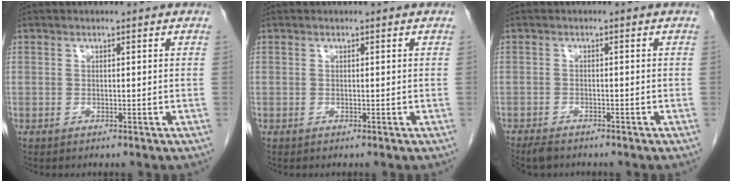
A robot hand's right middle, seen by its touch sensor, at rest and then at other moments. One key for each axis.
{"total": 0.0}
{"total": 3.9, "fx": -3.3, "fy": 1.3, "fz": 1.5, "tx": -0.024, "ty": -0.008, "tz": -0.053}